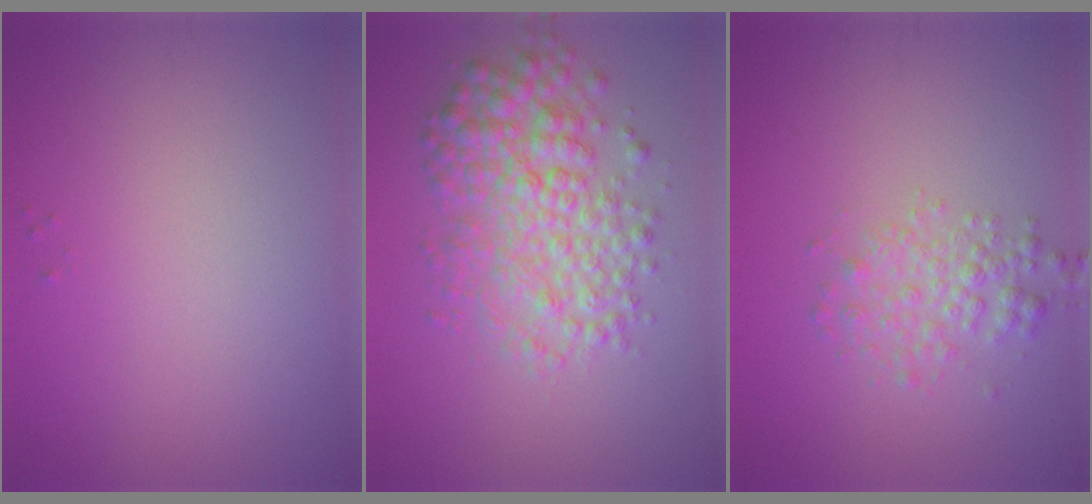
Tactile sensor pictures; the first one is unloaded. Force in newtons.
{"total": 5.8, "press": 5.8, "slide": 0.0}
{"total": 2.4, "press": 2.4, "slide": 0.1}